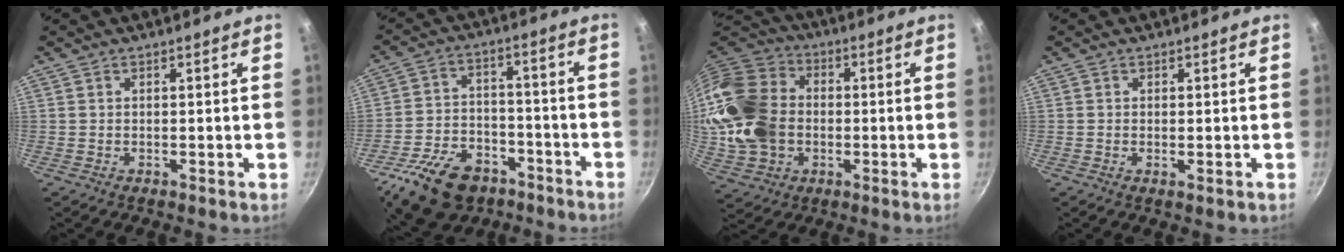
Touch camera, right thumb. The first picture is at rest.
{"total": 17.2, "force": [-10.3, 10.5, 8.9], "torque": [-0.140, 0.053, -0.165]}
{"total": 19.5, "force": [-0.9, 15.0, 12.3], "torque": [-0.234, 0.027, -0.014]}
{"total": 0.9, "force": [-0.1, 0.2, 0.9], "torque": [-0.017, -0.004, -0.003]}